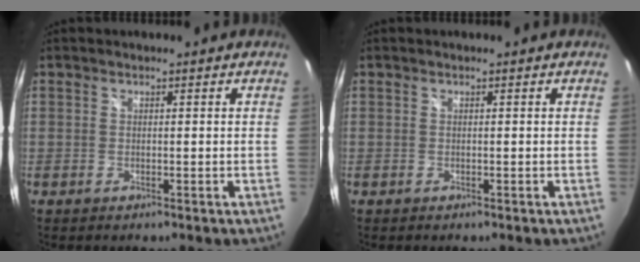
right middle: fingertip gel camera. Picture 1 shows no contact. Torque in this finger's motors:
{"motor_torque": [0.10, -0.07, 0.03, 0.01]}